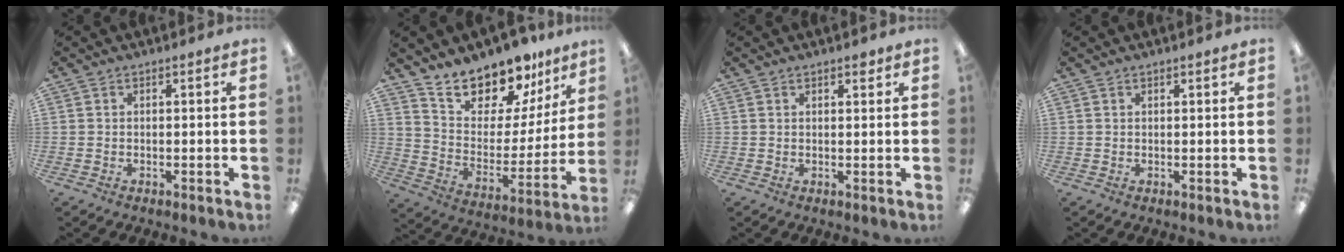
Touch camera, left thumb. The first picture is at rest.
{"total": 15.7, "force": [14.3, 5.7, 3.3], "torque": [-0.068, -0.128, 0.257]}
{"total": 2.0, "force": [1.4, 0.8, 1.1], "torque": [-0.006, -0.005, 0.021]}
{"total": 0.7, "force": [0.5, 0.2, 0.5], "torque": [-0.009, 0.003, 0.009]}